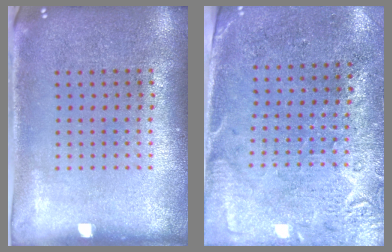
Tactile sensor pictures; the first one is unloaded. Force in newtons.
{"total": 2.8, "press": 2.4, "slide": 1.4}